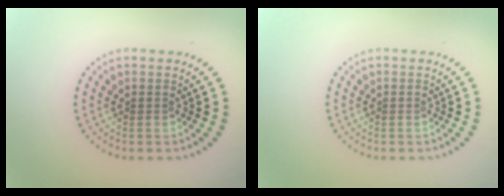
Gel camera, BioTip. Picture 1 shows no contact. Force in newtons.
{"total": 0.0}